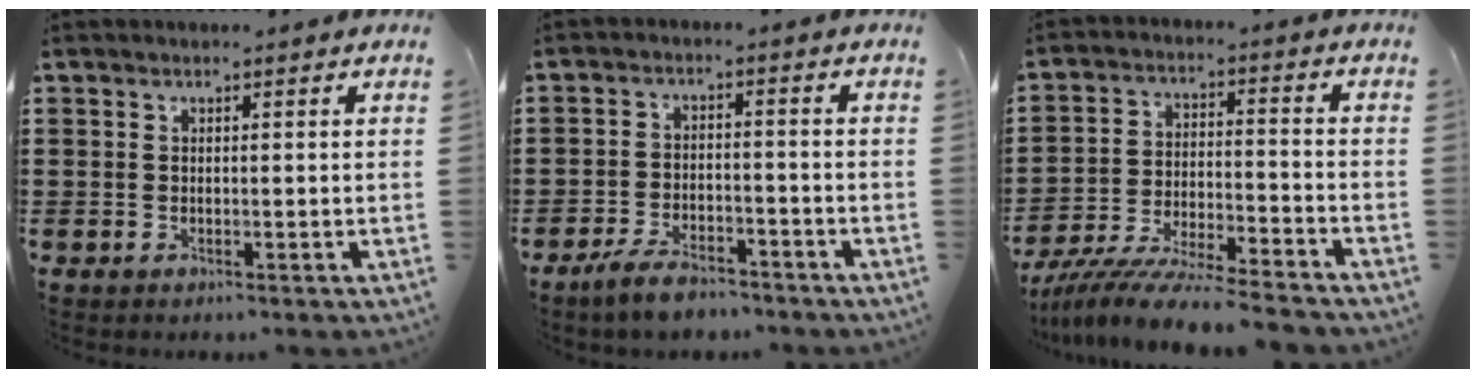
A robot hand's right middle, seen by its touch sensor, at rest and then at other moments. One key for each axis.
{"total": 4.6, "fx": -4.1, "fy": 1.2, "fz": 1.9, "tx": -0.045, "ty": 0.004, "tz": -0.082}
{"total": 8.8, "fx": -8.4, "fy": 0.0, "fz": 2.8, "tx": -0.047, "ty": 0.008, "tz": -0.162}